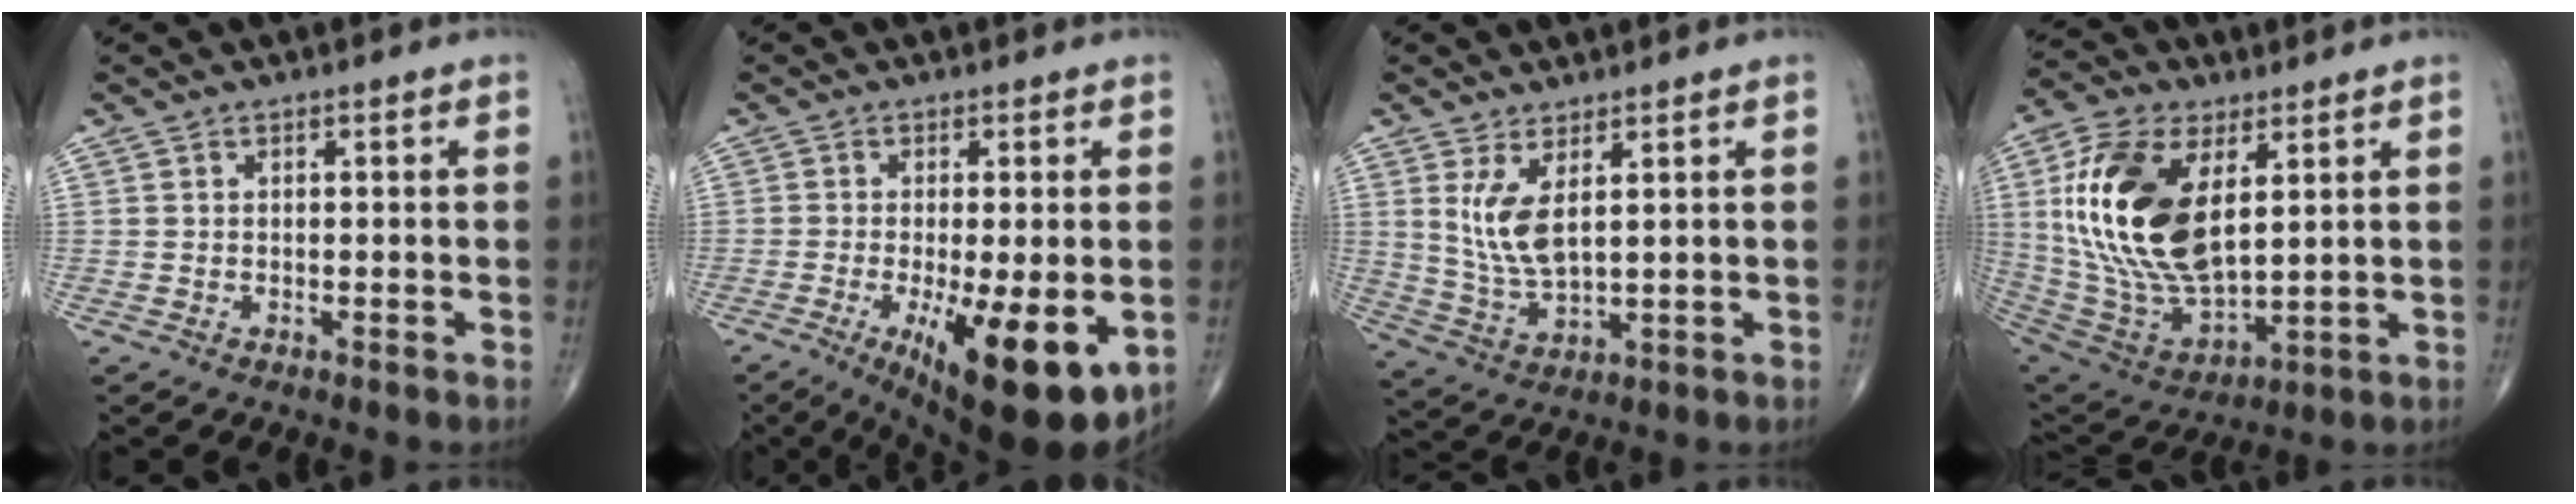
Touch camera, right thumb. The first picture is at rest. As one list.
[{"total": 15.1, "force": [-4.6, 4.5, 13.7], "torque": [-0.185, -0.024, -0.056]}, {"total": 7.5, "force": [2.6, 2.7, 6.5], "torque": [-0.137, -0.025, 0.065]}, {"total": 22.7, "force": [5.7, 11.8, 18.6], "torque": [-0.366, -0.027, 0.112]}]